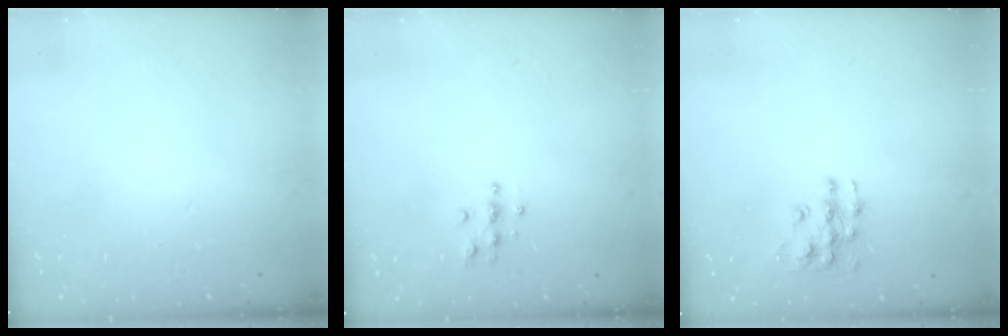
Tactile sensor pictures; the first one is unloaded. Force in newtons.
{"total": 3.9, "press": 3.9, "slide": 0.3}
{"total": 10.0, "press": 10.0, "slide": 0.7}